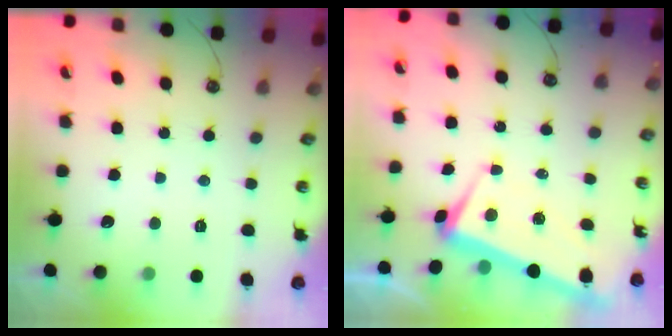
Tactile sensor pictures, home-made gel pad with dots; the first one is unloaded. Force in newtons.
{"total": 2.0, "press": 1.8, "slide": 1.0}